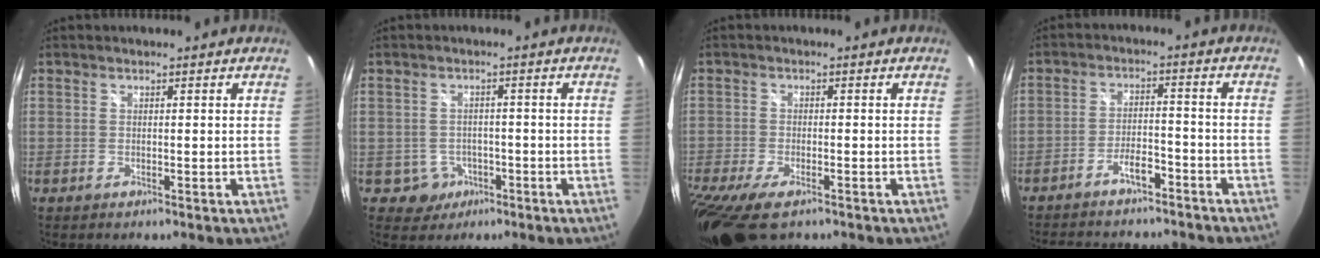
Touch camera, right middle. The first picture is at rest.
{"total": 4.0, "force": [-1.7, 3.6, 0.5], "torque": [-0.022, 0.008, -0.019]}
{"total": 10.8, "force": [-7.2, 4.1, 6.9], "torque": [-0.170, -0.046, -0.132]}
{"total": 12.5, "force": [-10.7, 3.9, 5.2], "torque": [-0.116, 0.011, -0.153]}